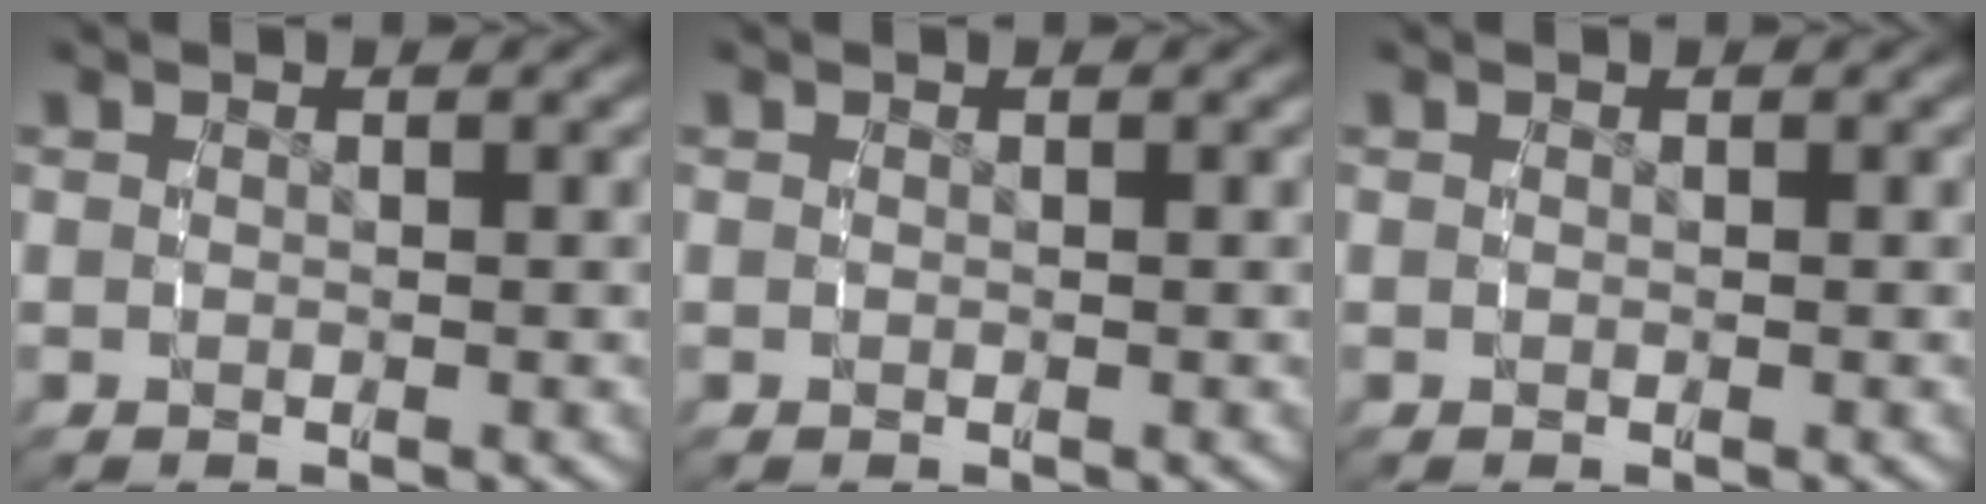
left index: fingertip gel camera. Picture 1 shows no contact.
{"total": 0.0}
{"total": 0.0}